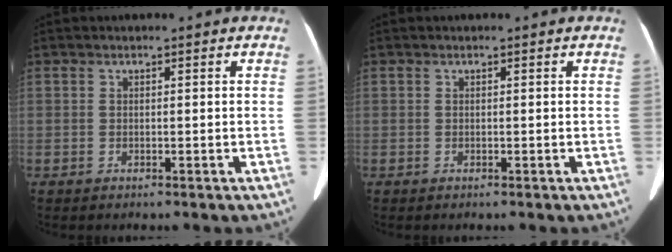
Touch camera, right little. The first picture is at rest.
{"total": 0.0}